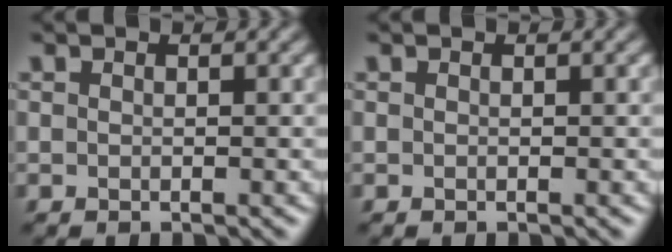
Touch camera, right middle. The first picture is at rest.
{"total": 0.0}